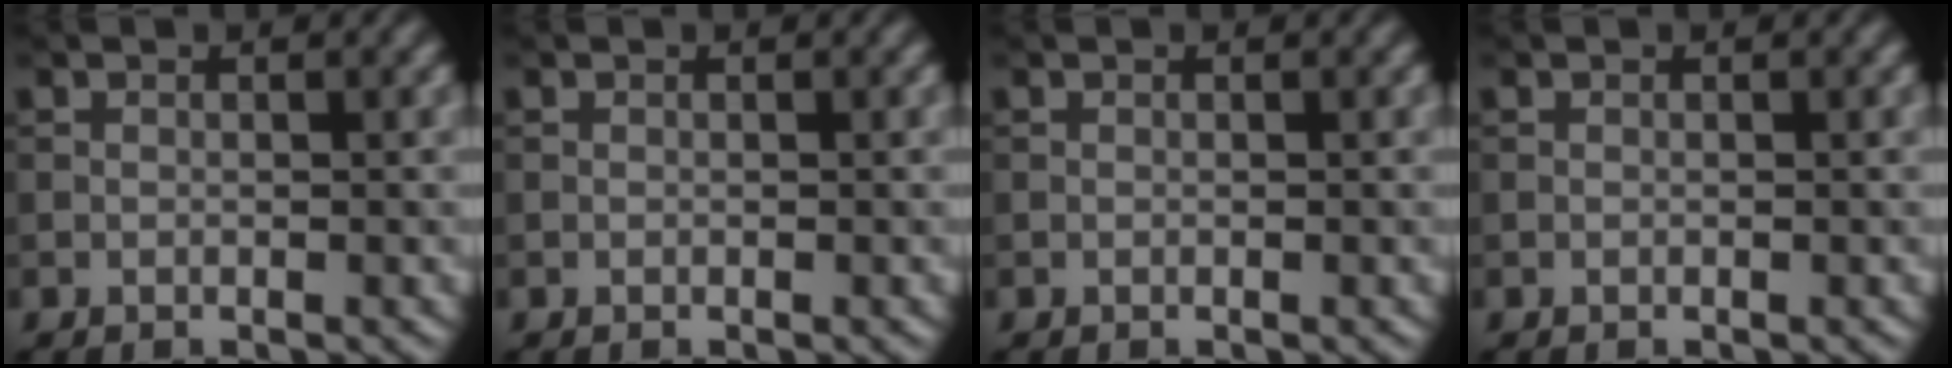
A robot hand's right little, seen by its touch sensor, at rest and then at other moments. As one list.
[{"total": 0.0}, {"total": 0.0}, {"total": 0.0}]